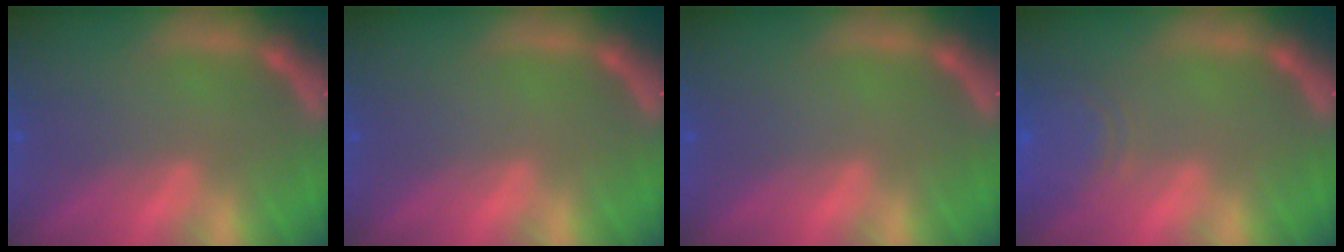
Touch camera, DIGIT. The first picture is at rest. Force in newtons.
{"total": 0.0}
{"total": 0.0}
{"total": 5.5}